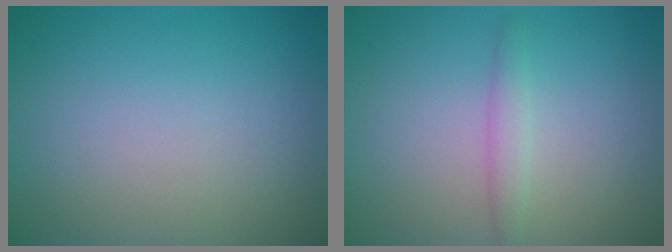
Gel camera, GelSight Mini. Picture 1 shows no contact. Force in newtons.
{"total": 1.4, "press": 1.4, "slide": 0.0}